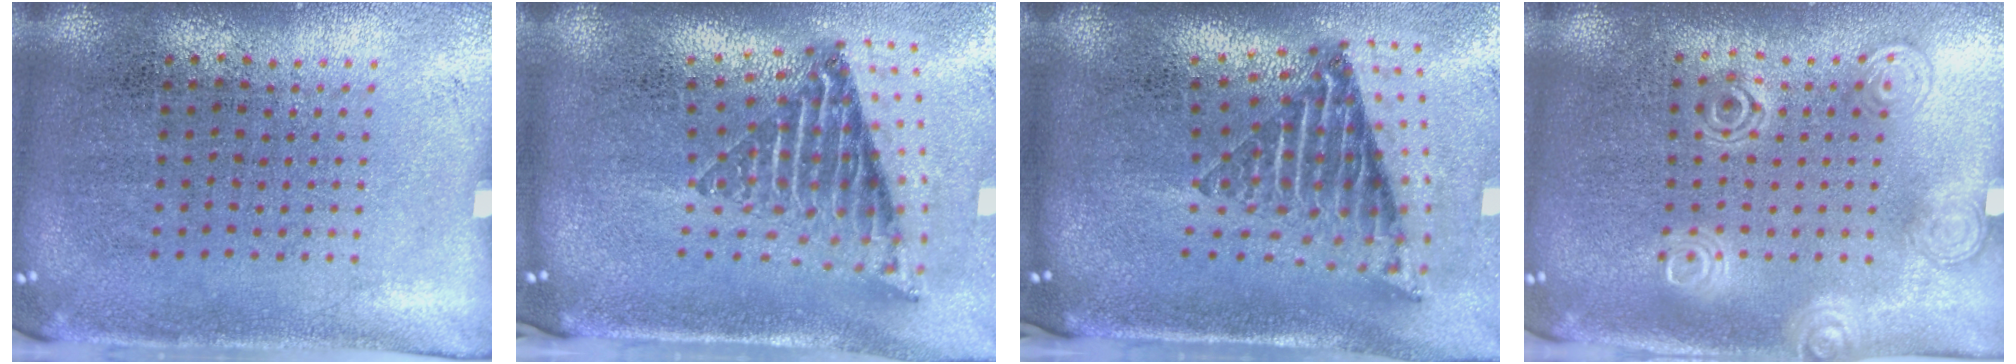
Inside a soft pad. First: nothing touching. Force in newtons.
{"total": 2.6, "press": 1.6, "slide": 2.0}
{"total": 2.7, "press": 1.8, "slide": 2.0}
{"total": 1.2, "press": 1.2, "slide": 0.1}